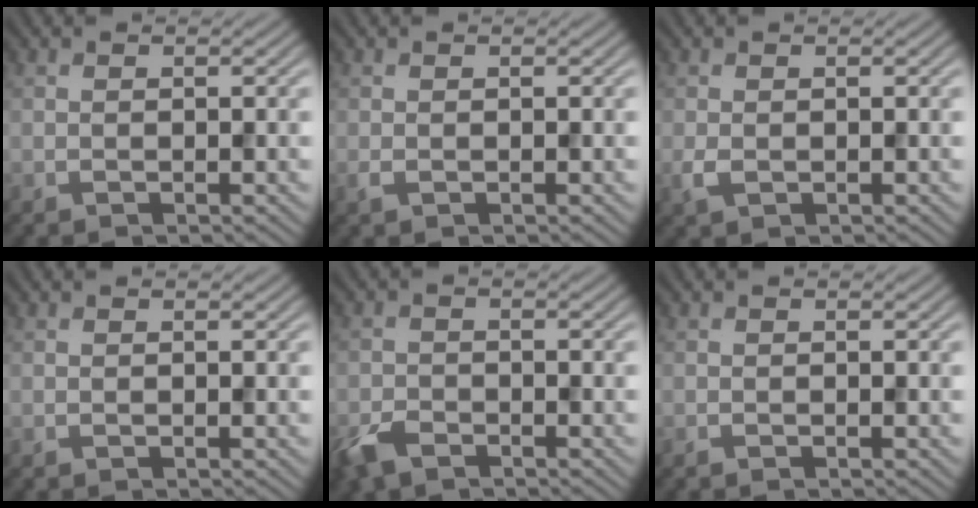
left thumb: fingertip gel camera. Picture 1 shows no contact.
{"total": 0.7, "force": [-0.3, 0.4, 0.5], "torque": [-0.016, -0.004, -0.005]}
{"total": 1.4, "force": [-0.4, 0.9, 1.0], "torque": [-0.030, -0.004, -0.005]}
{"total": 0.0}
{"total": 3.7, "force": [-2.8, 1.7, 1.8], "torque": [-0.041, -0.009, -0.061]}
{"total": 0.5, "force": [-0.5, 0.0, 0.2], "torque": [-0.004, -0.002, -0.007]}